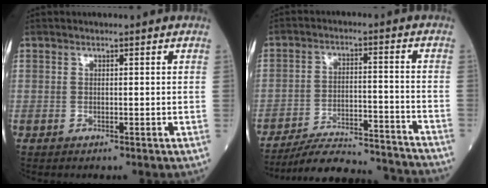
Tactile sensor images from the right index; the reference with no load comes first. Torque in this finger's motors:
{"motor_torque": [-0.04, -0.20, 0.49, 0.05]}